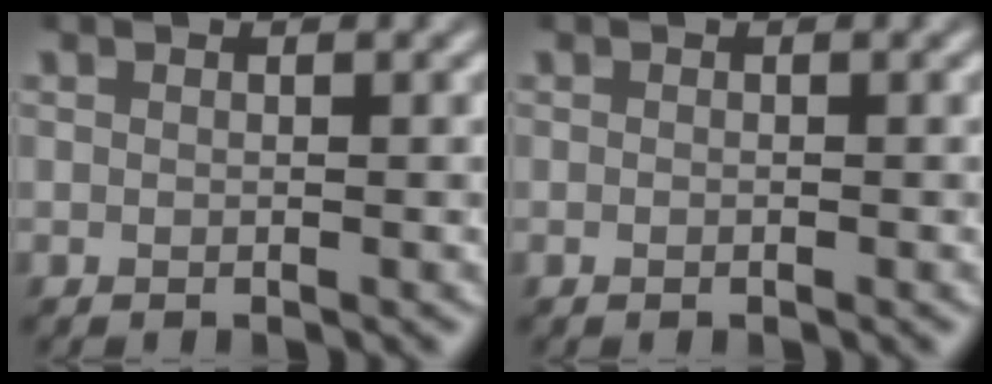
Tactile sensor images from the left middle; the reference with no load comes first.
{"total": 0.0}